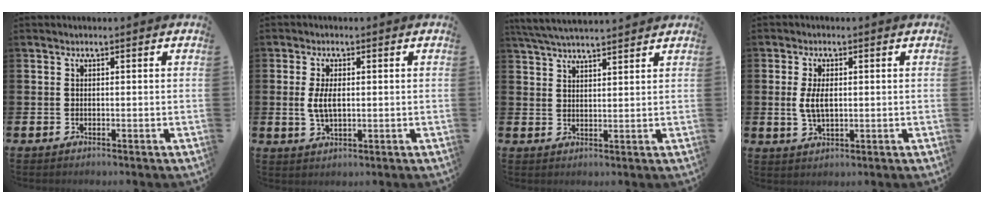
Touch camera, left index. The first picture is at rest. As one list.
[{"total": 3.8, "force": [0.3, 1.8, 3.3], "torque": [-0.053, 0.002, 0.001]}, {"total": 4.5, "force": [4.4, 0.1, 1.0], "torque": [-0.041, -0.012, 0.082]}, {"total": 4.0, "force": [0.4, 2.0, 3.4], "torque": [-0.056, 0.003, 0.003]}]